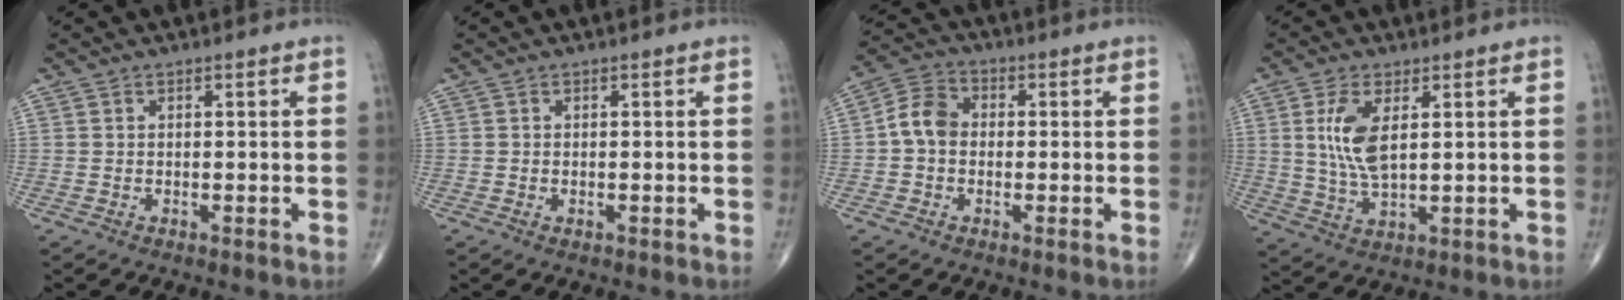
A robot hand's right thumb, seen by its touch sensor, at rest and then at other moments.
{"total": 0.6, "force": [-0.2, 0.3, 0.4], "torque": [-0.010, 0.001, -0.001]}
{"total": 6.4, "force": [-0.4, 5.1, 3.9], "torque": [-0.062, 0.023, -0.020]}
{"total": 8.1, "force": [2.1, 3.4, 7.1], "torque": [-0.151, -0.011, 0.046]}